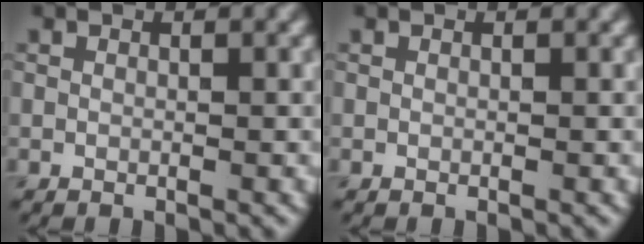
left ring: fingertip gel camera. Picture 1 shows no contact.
{"total": 0.0}